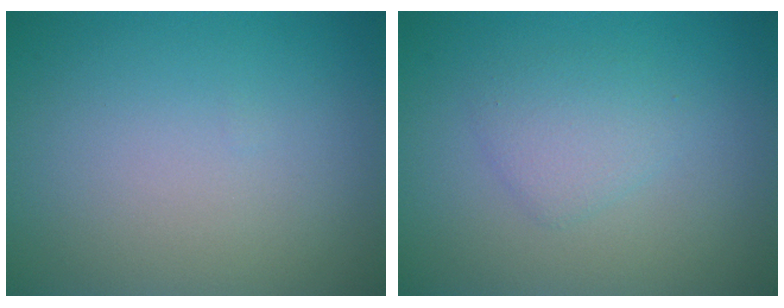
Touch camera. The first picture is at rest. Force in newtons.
{"total": 2.0, "press": 2.0, "slide": 0.1}